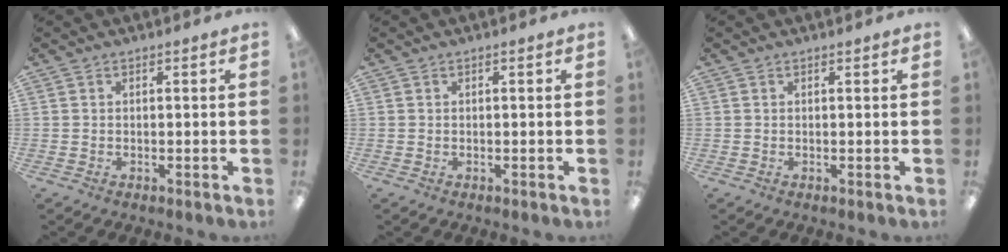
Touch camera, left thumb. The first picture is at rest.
{"total": 0.0}
{"total": 0.0}